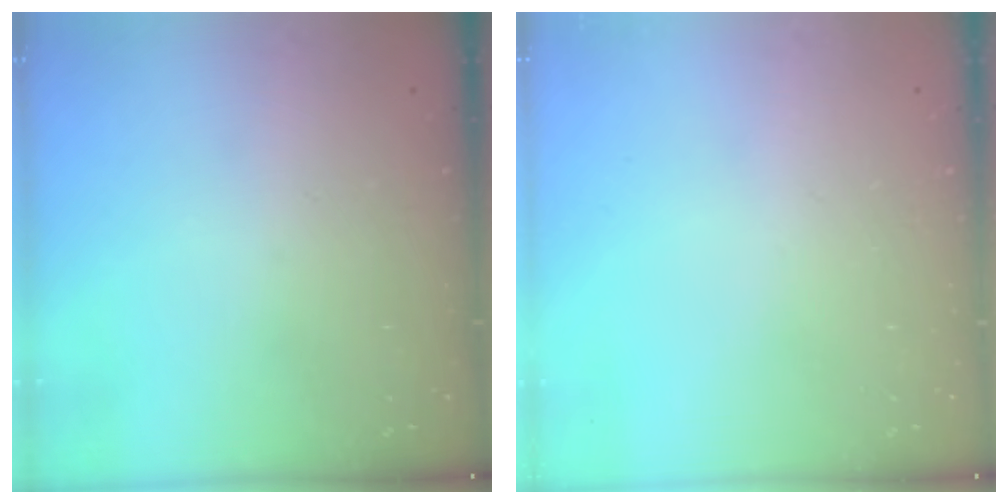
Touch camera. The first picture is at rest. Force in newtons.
{"total": 0.0}